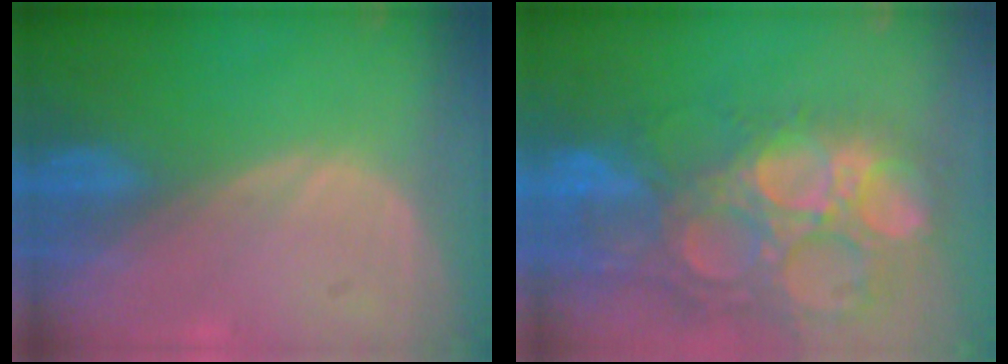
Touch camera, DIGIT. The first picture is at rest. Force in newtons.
{"total": 15.6, "press": 13.0, "slide": 8.7}